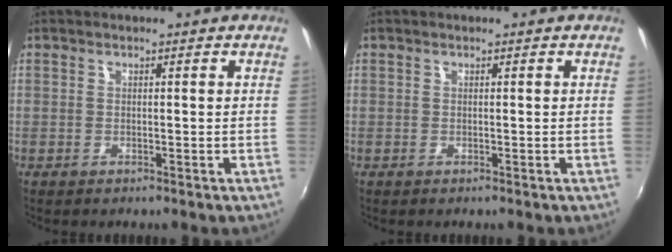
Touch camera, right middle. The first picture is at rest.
{"total": 0.0}